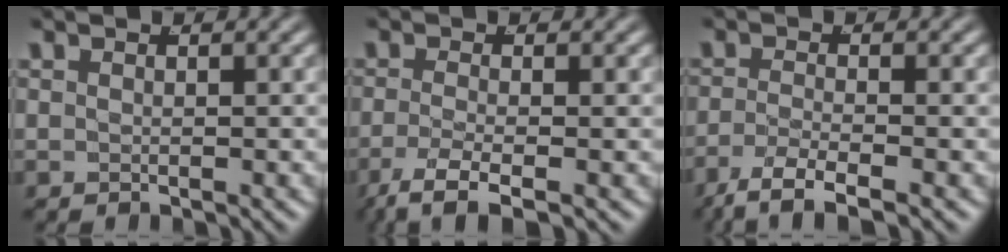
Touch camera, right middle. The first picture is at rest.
{"total": 5.2, "force": [-3.5, 1.5, 3.5], "torque": [-0.080, -0.034, -0.038]}
{"total": 5.5, "force": [-4.2, 1.3, 3.4], "torque": [-0.060, -0.025, -0.053]}